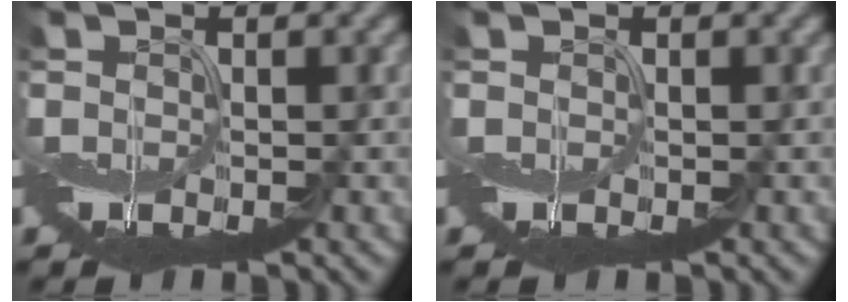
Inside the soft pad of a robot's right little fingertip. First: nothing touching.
{"total": 0.0}